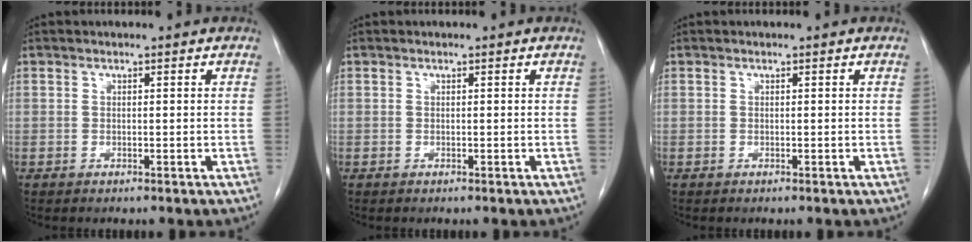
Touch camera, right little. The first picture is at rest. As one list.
[{"total": 0.0}, {"total": 0.0}]